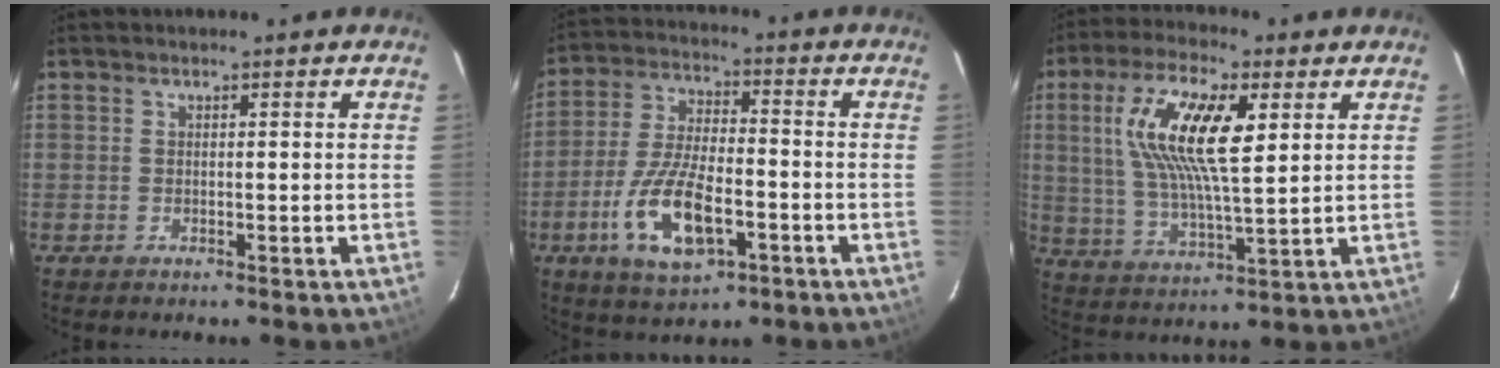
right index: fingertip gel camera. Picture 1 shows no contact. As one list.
[{"total": 13.6, "force": [-5.5, 5.5, 11.2], "torque": [-0.238, -0.010, -0.097]}, {"total": 14.5, "force": [4.5, 4.3, 13.1], "torque": [-0.253, 0.011, 0.084]}]